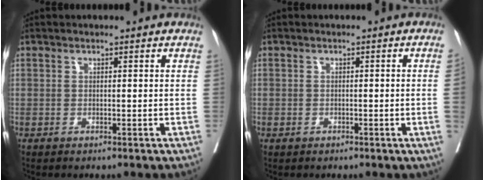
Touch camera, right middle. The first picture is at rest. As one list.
[{"total": 1.5, "force": [-0.4, -0.3, 1.4], "torque": [-0.020, 0.002, -0.006]}]